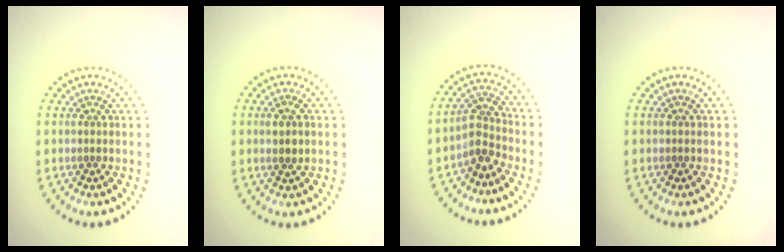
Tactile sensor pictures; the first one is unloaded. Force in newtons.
{"total": 1.2, "press": 1.1, "slide": 0.3}
{"total": 2.7, "press": 2.0, "slide": 1.9}
{"total": 0.0}